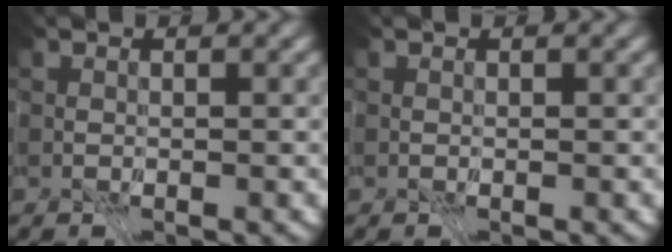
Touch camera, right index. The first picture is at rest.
{"total": 0.0}